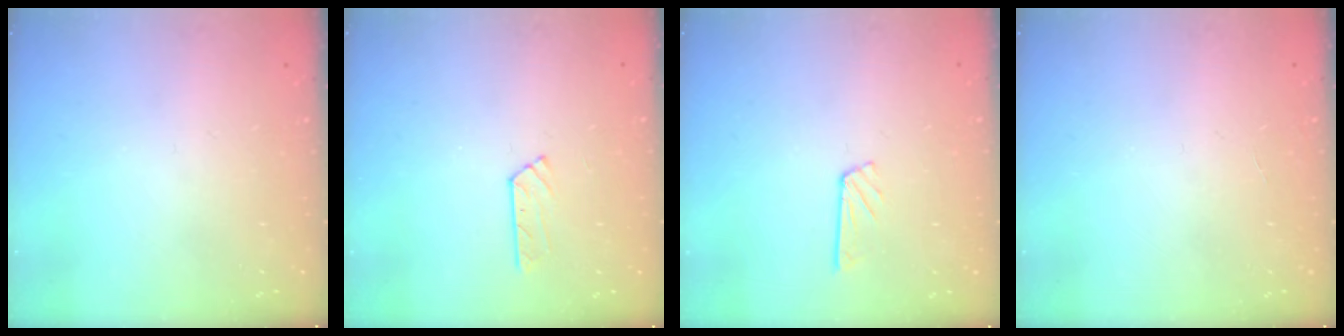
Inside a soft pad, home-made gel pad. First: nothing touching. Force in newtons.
{"total": 4.0, "press": 3.9, "slide": 0.4}
{"total": 5.1, "press": 5.0, "slide": 0.5}
{"total": 0.0}